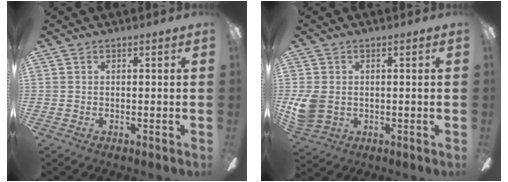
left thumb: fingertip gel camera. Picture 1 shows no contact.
{"total": 7.1, "force": [-0.1, 5.6, 4.3], "torque": [-0.094, 0.008, 0.001]}